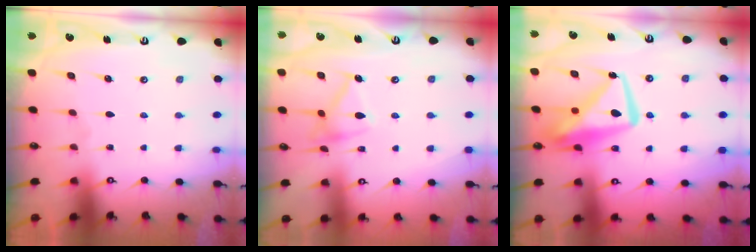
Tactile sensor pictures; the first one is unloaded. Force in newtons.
{"total": 13.9, "press": 13.9, "slide": 0.5}
{"total": 13.4, "press": 13.3, "slide": 1.6}